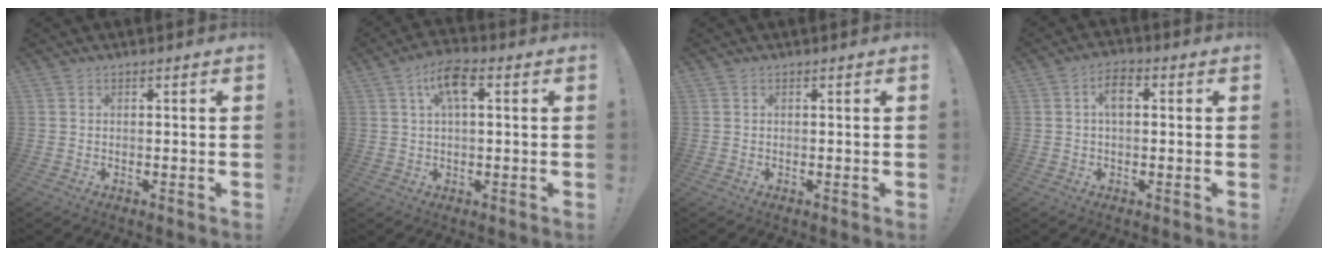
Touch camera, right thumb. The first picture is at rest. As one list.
[{"total": 7.7, "force": [2.6, 3.1, 6.6], "torque": [-0.112, 0.008, 0.042]}, {"total": 0.0}, {"total": 5.5, "force": [0.7, 3.1, 4.4], "torque": [-0.070, 0.009, 0.010]}]